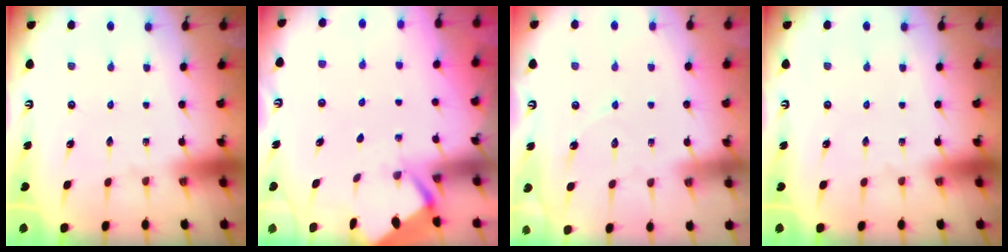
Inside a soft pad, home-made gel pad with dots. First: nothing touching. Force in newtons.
{"total": 2.7, "press": 2.6, "slide": 0.4}
{"total": 3.6, "press": 3.6, "slide": 0.0}
{"total": 0.0}